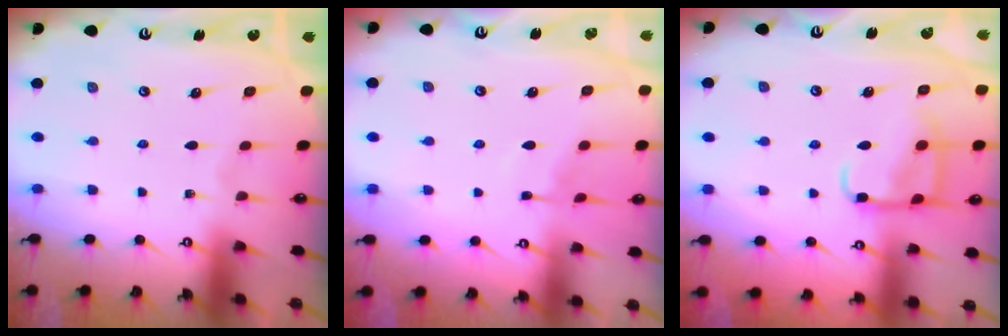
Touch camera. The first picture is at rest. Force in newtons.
{"total": 4.7, "press": 4.6, "slide": 0.6}
{"total": 11.6, "press": 11.5, "slide": 1.1}